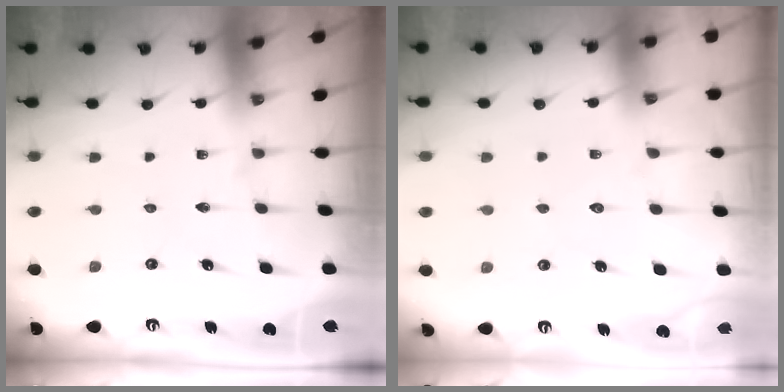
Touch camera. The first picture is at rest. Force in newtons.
{"total": 5.0, "press": 4.9, "slide": 0.5}